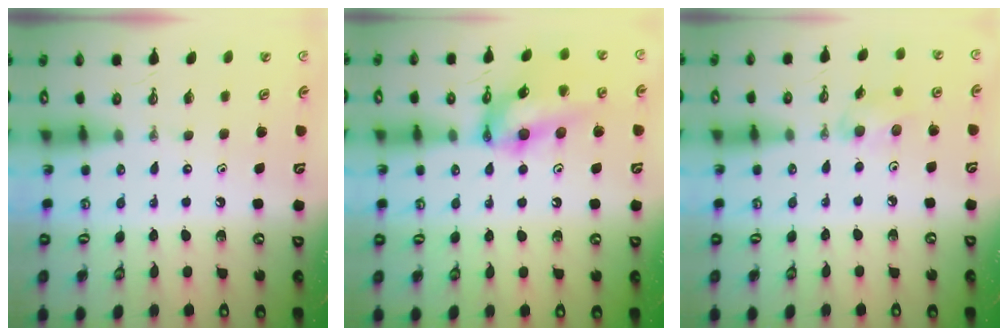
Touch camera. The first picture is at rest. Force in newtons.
{"total": 15.3, "press": 15.2, "slide": 1.5}
{"total": 6.4, "press": 6.3, "slide": 1.1}